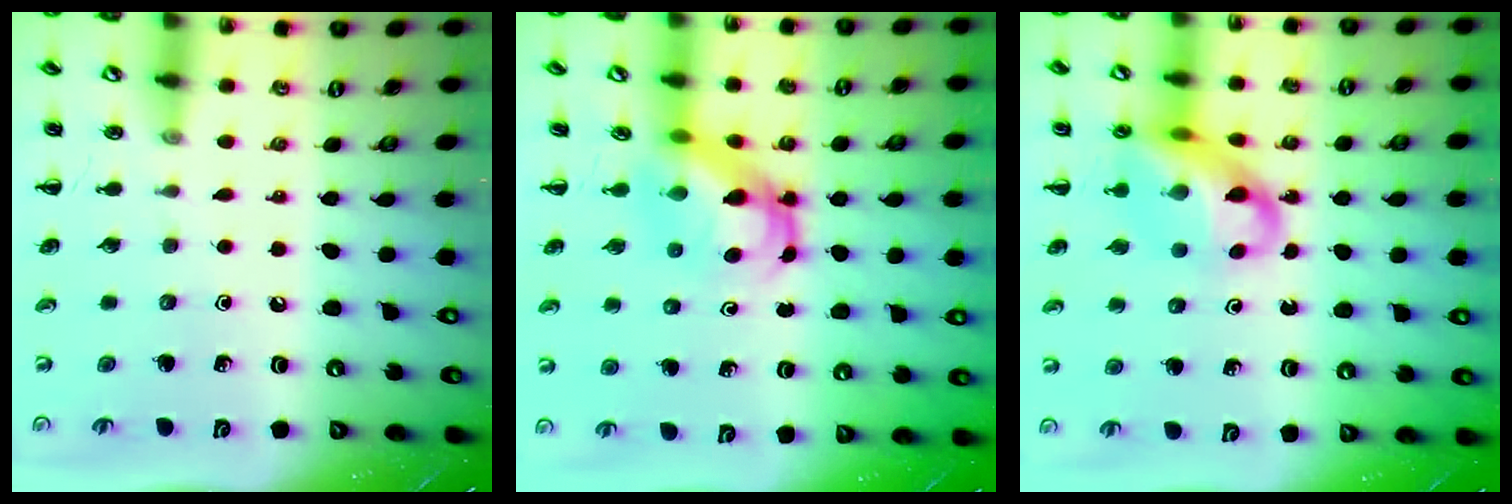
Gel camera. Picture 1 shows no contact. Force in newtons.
{"total": 5.5, "press": 5.3, "slide": 1.3}
{"total": 14.0, "press": 13.5, "slide": 3.5}